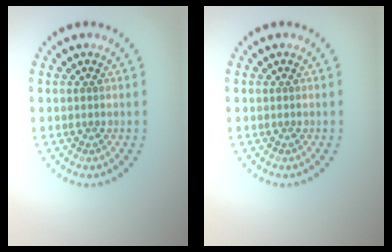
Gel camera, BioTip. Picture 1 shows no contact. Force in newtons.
{"total": 0.0}